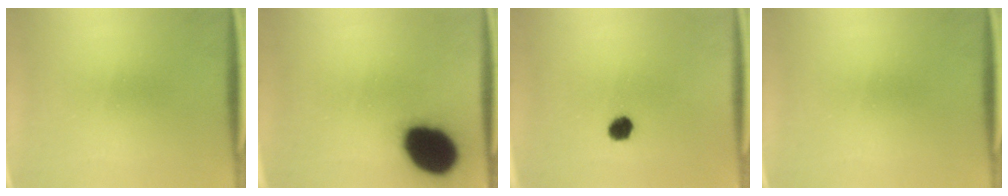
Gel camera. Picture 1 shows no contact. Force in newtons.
{"total": 19.6}
{"total": 3.3}
{"total": 0.0}